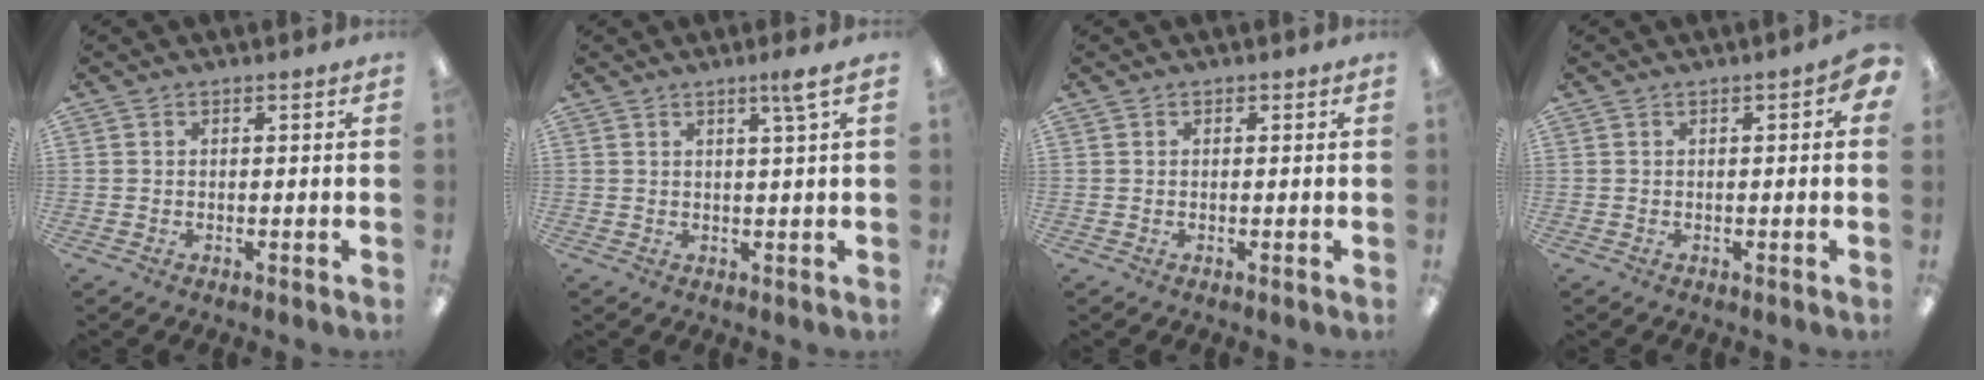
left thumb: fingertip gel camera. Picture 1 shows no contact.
{"total": 3.2, "force": [2.0, -0.2, 2.5], "torque": [-0.047, -0.007, 0.031]}
{"total": 0.0}
{"total": 1.8, "force": [0.3, 0.6, 1.6], "torque": [-0.025, 0.000, 0.004]}